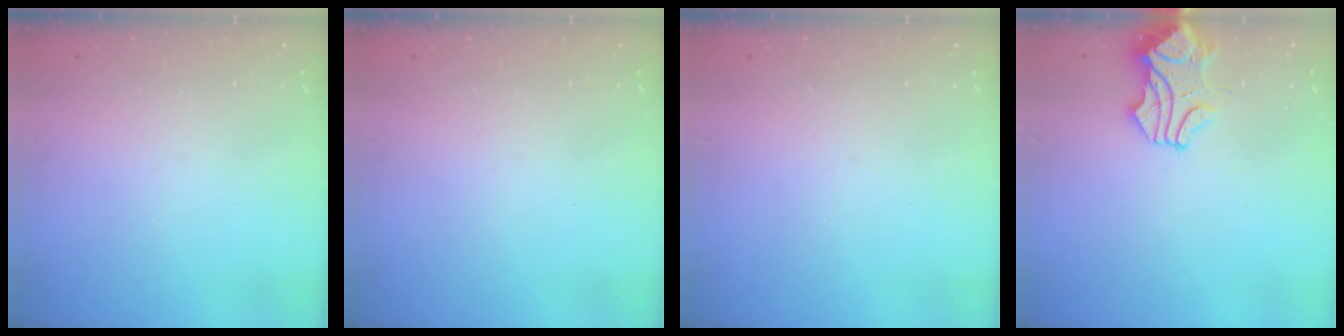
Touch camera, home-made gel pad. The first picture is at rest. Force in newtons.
{"total": 0.0}
{"total": 0.0}
{"total": 1.7, "press": 1.5, "slide": 0.8}